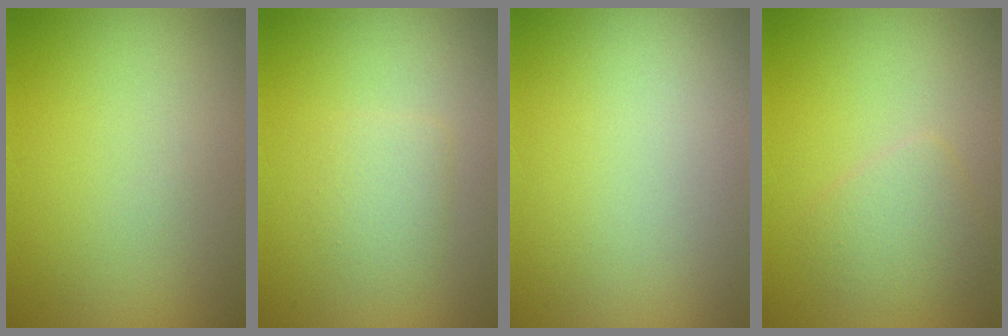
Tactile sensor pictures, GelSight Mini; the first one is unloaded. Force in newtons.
{"total": 1.7, "press": 1.7, "slide": 0.3}
{"total": 0.0}
{"total": 2.4, "press": 2.4, "slide": 0.1}